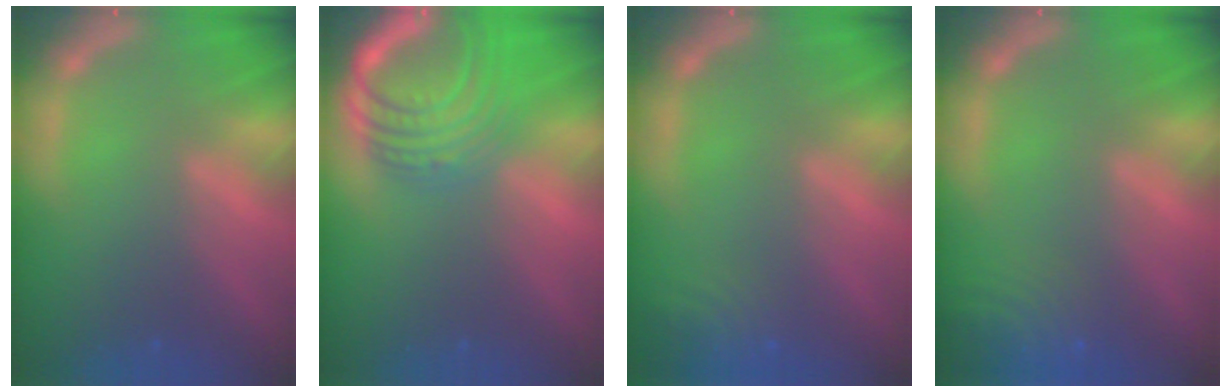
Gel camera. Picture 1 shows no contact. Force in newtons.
{"total": 9.5}
{"total": 3.5}
{"total": 6.5}